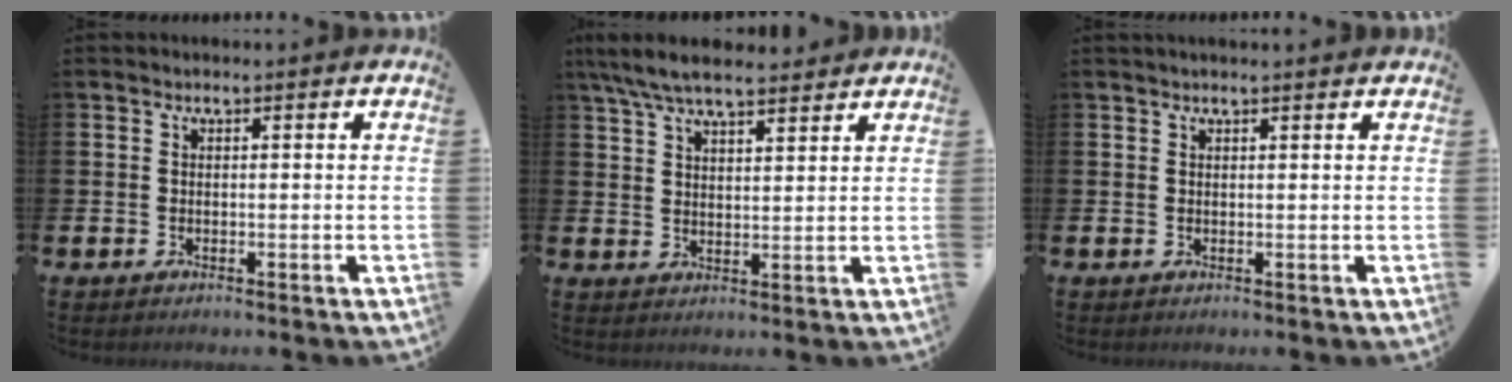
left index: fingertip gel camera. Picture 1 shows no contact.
{"total": 6.7, "force": [6.1, 1.4, 2.5], "torque": [-0.057, -0.021, 0.111]}
{"total": 0.9, "force": [0.8, -0.1, 0.3], "torque": [0.007, -0.005, 0.013]}